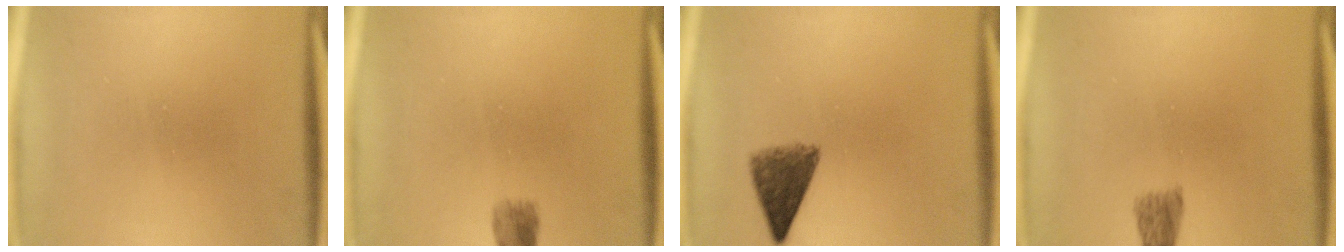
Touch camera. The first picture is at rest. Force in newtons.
{"total": 1.3}
{"total": 5.8}
{"total": 3.3}